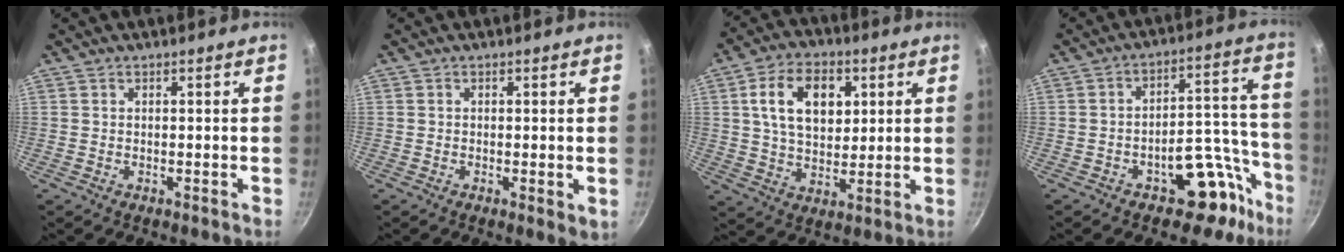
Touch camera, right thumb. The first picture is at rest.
{"total": 2.4, "force": [-0.4, 0.7, 2.3], "torque": [-0.036, -0.009, -0.007]}
{"total": 13.5, "force": [4.0, 8.6, 9.6], "torque": [-0.134, -0.006, 0.069]}
{"total": 12.9, "force": [-7.5, 6.7, 8.1], "torque": [-0.060, 0.092, -0.102]}